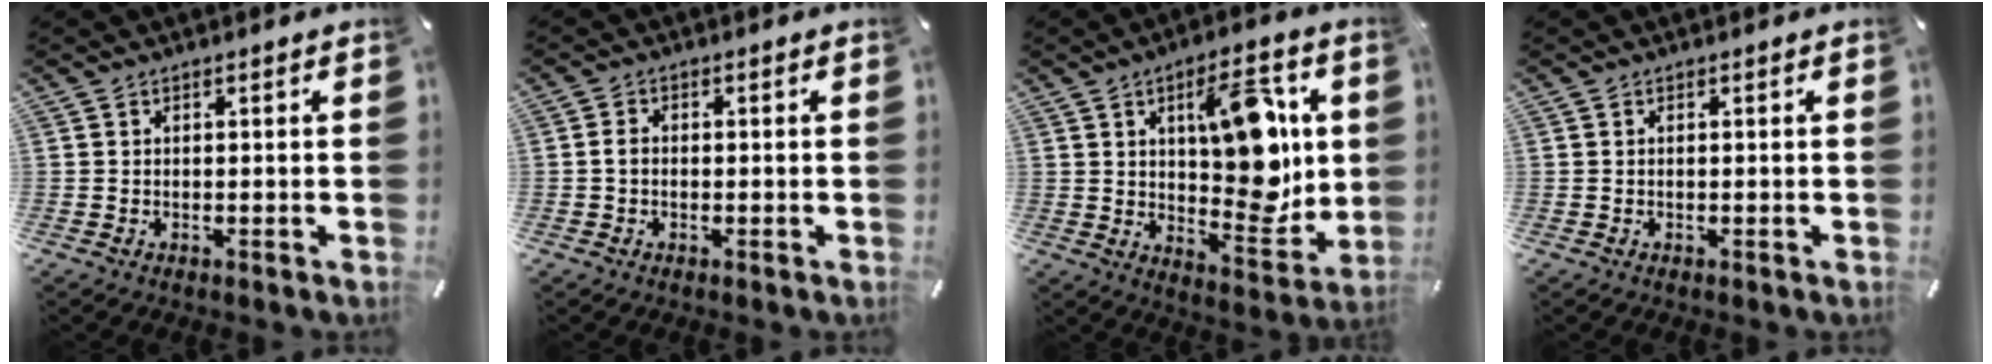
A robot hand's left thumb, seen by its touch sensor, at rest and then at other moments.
{"total": 1.7, "force": [-0.3, 1.3, 1.1], "torque": [-0.020, 0.005, -0.007]}
{"total": 17.4, "force": [5.2, 8.6, 14.2], "torque": [-0.191, -0.018, 0.082]}
{"total": 0.0}